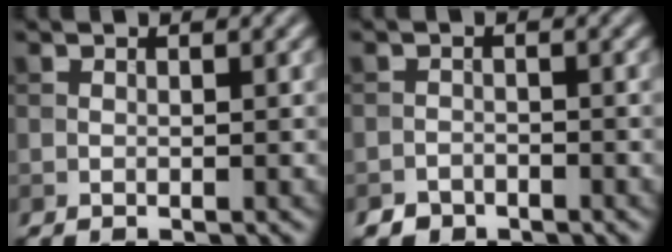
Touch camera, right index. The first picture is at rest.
{"total": 2.5, "force": [-2.1, 1.3, 0.2], "torque": [0.000, 0.004, -0.033]}